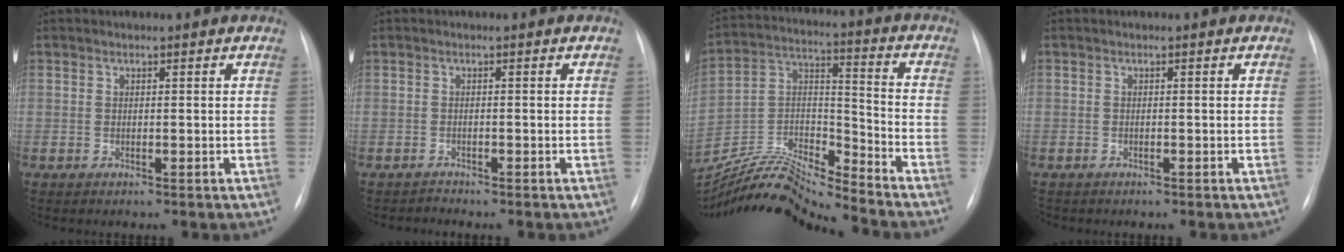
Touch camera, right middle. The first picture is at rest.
{"total": 0.8, "force": [-0.7, -0.1, -0.4], "torque": [0.003, -0.007, -0.011]}
{"total": 16.6, "force": [-15.6, -1.9, 5.3], "torque": [-0.099, 0.018, -0.292]}
{"total": 0.9, "force": [-0.7, 0.6, 0.0], "torque": [-0.010, 0.003, -0.011]}